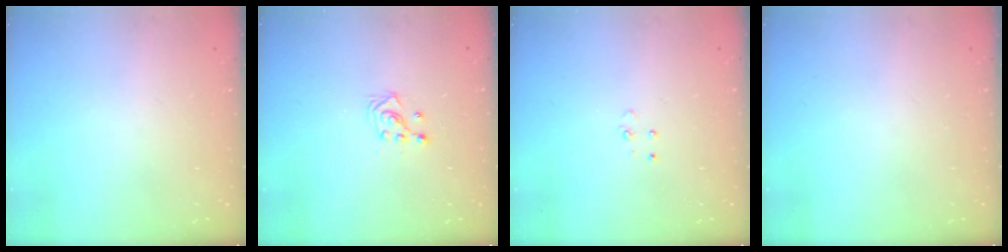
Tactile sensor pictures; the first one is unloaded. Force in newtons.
{"total": 3.0, "press": 2.8, "slide": 1.0}
{"total": 3.2, "press": 3.2, "slide": 0.4}
{"total": 0.0}